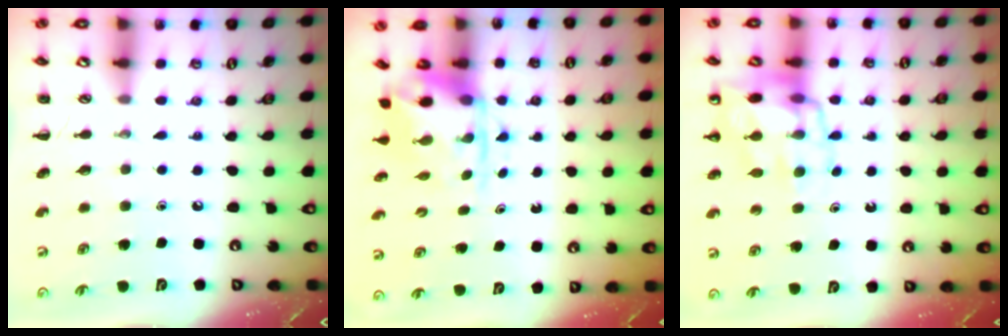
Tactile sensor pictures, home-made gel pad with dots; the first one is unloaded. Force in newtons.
{"total": 3.9, "press": 3.8, "slide": 0.9}
{"total": 12.3, "press": 11.9, "slide": 2.9}